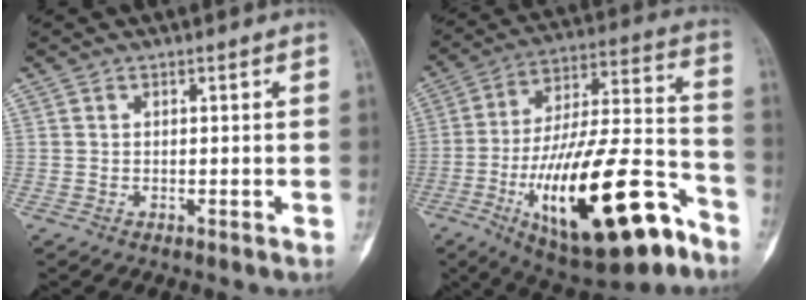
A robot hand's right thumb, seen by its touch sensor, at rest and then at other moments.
{"total": 29.3, "force": [-13.4, 10.4, 23.9], "torque": [-0.398, 0.063, -0.202]}